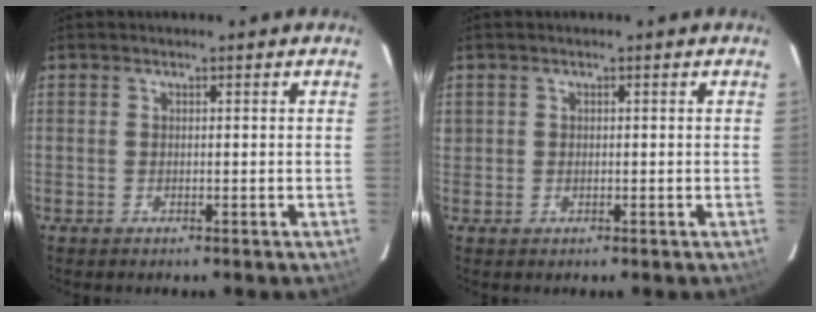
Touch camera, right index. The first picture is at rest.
{"total": 0.8, "force": [0.2, 0.7, 0.1], "torque": [0.003, 0.001, 0.003]}